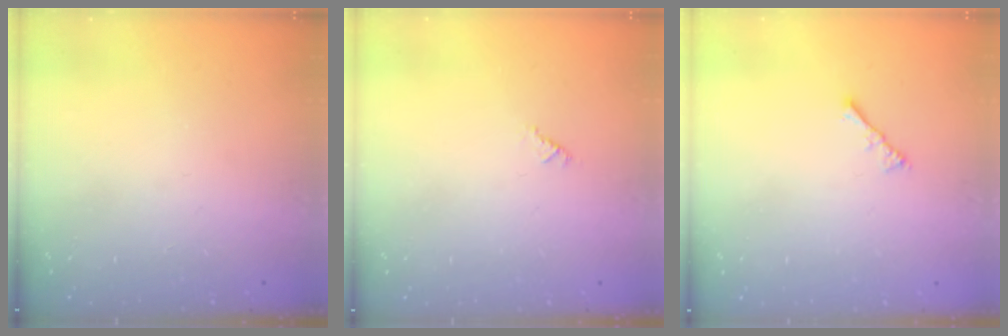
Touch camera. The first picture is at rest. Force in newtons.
{"total": 0.6, "press": 0.6, "slide": 0.2}
{"total": 2.2, "press": 2.1, "slide": 0.5}